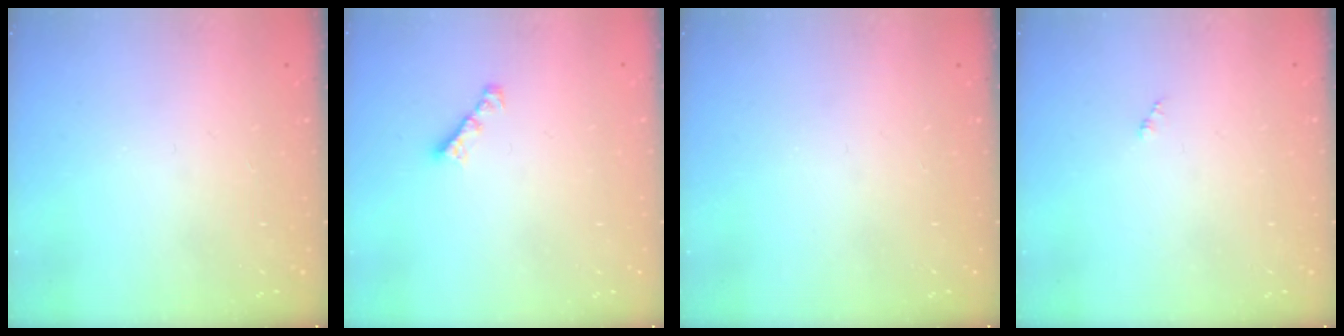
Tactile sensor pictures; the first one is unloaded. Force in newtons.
{"total": 1.8, "press": 1.7, "slide": 0.7}
{"total": 0.0}
{"total": 0.7, "press": 0.7, "slide": 0.1}